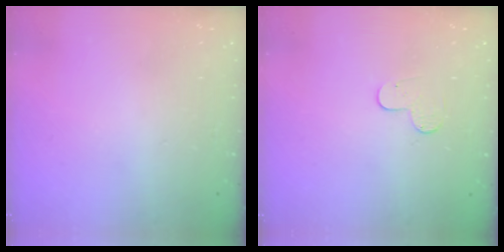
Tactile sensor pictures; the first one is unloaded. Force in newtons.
{"total": 4.9, "press": 4.9, "slide": 0.4}